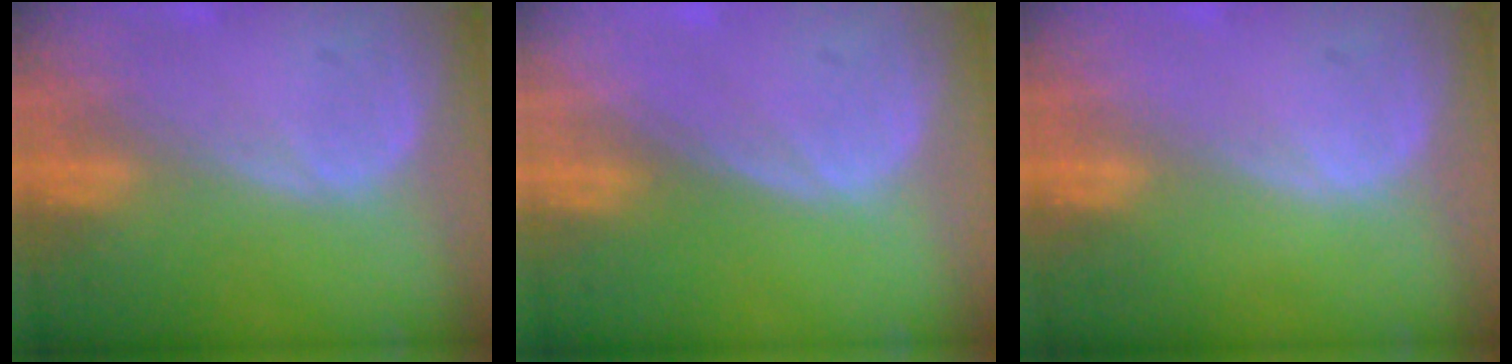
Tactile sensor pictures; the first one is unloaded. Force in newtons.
{"total": 0.0}
{"total": 0.0}